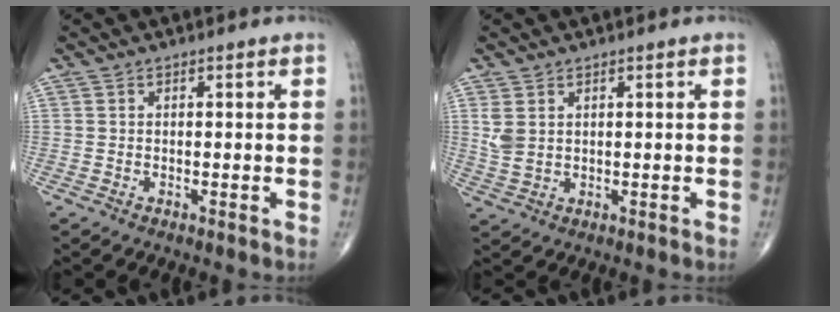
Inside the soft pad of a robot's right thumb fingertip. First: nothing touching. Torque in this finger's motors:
{"motor_torque": [0.70, 0.66, 0.47, 0.31, 0.02]}